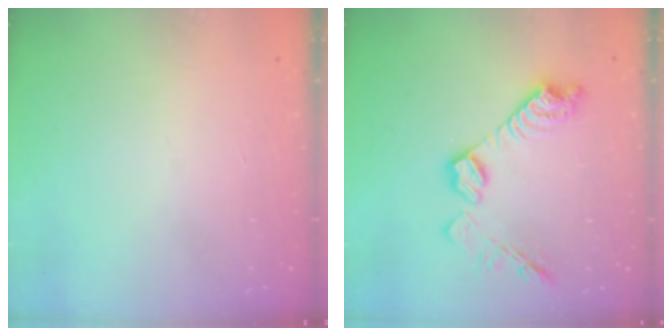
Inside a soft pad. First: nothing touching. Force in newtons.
{"total": 14.1, "press": 14.1, "slide": 0.8}